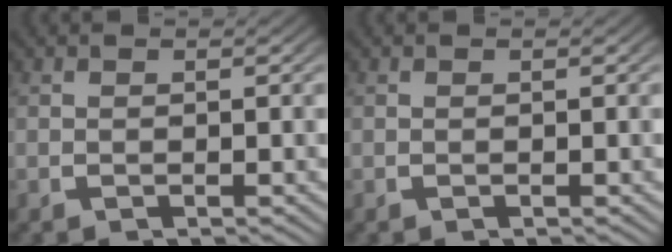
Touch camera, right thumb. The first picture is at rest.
{"total": 0.0}